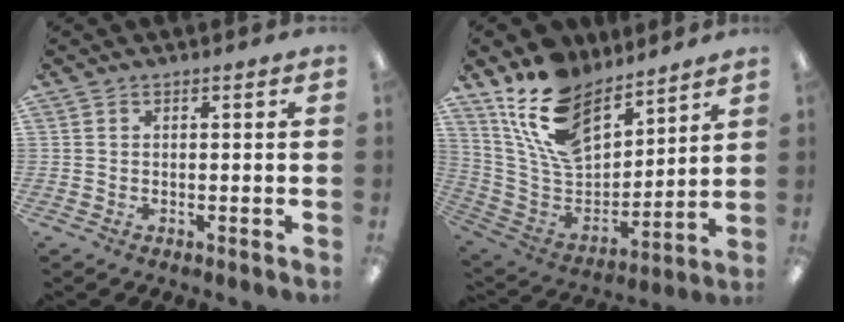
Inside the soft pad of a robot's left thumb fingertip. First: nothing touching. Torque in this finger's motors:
{"motor_torque": [0.82, 0.30, 1.50, -1.27, 0.46]}